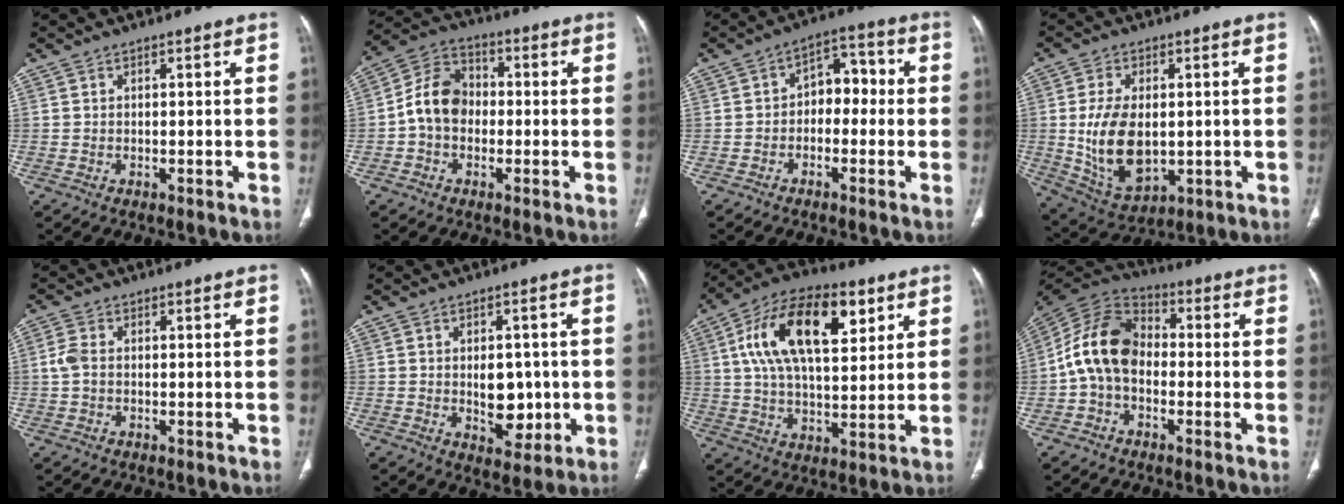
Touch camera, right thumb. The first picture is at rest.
{"total": 9.6, "force": [-1.0, 7.4, 5.9], "torque": [-0.093, 0.033, -0.033]}
{"total": 7.2, "force": [-0.7, 4.9, 5.1], "torque": [-0.043, 0.037, -0.026]}
{"total": 13.5, "force": [-0.1, 8.2, 10.8], "torque": [-0.192, -0.010, 0.020]}
{"total": 3.1, "force": [0.0, 2.0, 2.3], "torque": [-0.061, 0.005, -0.006]}
{"total": 7.8, "force": [-0.6, 5.1, 5.9], "torque": [-0.050, -0.005, 0.004]}
{"total": 20.6, "force": [7.3, 10.2, 16.4], "torque": [-0.267, -0.001, 0.121]}
{"total": 12.9, "force": [-1.4, 9.1, 9.0], "torque": [-0.160, 0.035, -0.041]}